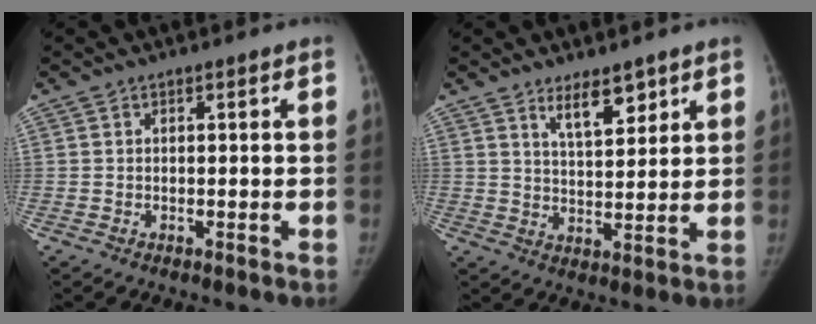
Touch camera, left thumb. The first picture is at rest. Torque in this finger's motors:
{"motor_torque": [0.97, 0.34, 0.77, -0.80, 0.15]}